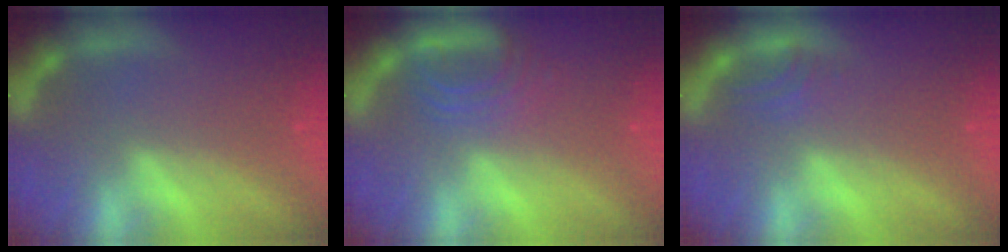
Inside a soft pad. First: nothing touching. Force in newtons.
{"total": 4.0}
{"total": 1.5}